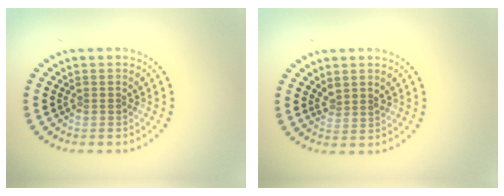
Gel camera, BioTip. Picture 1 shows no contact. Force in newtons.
{"total": 1.3, "press": 1.1, "slide": 0.7}